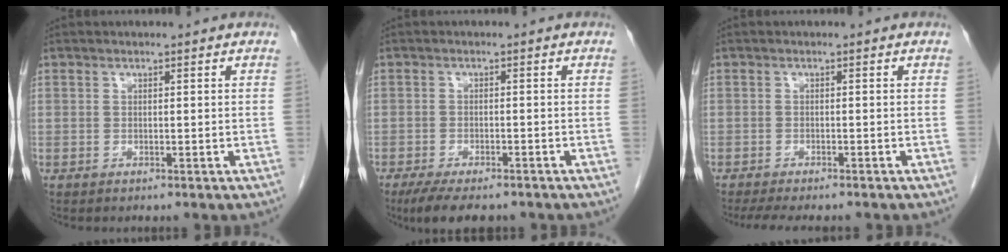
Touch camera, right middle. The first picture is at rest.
{"total": 8.2, "force": [-6.4, 2.6, 4.4], "torque": [-0.065, -0.010, -0.097]}
{"total": 7.8, "force": [-6.7, 1.7, 3.7], "torque": [-0.051, -0.010, -0.097]}